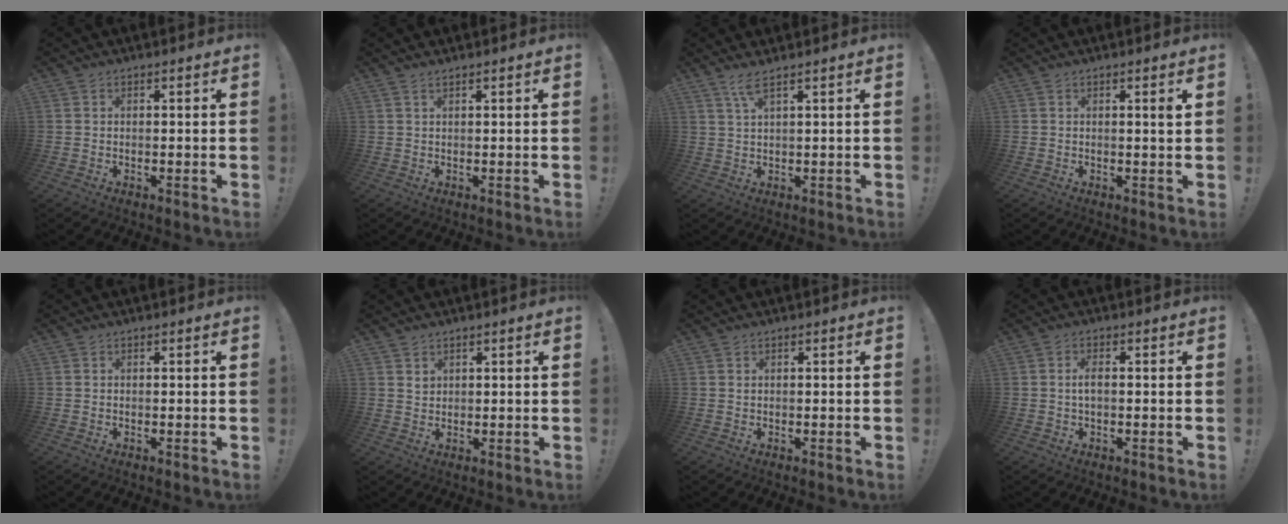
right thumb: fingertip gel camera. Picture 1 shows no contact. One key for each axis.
{"total": 1.1, "fx": 0.7, "fy": -0.1, "fz": 0.8, "tx": -0.024, "ty": 0.002, "tz": 0.015}
{"total": 3.4, "fx": 2.3, "fy": 0.0, "fz": 2.6, "tx": -0.062, "ty": -0.004, "tz": 0.040}
{"total": 1.3, "fx": 0.6, "fy": -0.3, "fz": 1.1, "tx": -0.012, "ty": -0.006, "tz": 0.007}
{"total": 0.0}
{"total": 2.7, "fx": 1.8, "fy": 2.0, "fz": 0.3, "tx": 0.006, "ty": -0.014, "tz": 0.031}
{"total": 0.0}
{"total": 2.8, "fx": -0.1, "fy": 1.1, "fz": 2.6, "tx": -0.049, "ty": 0.007, "tz": -0.002}